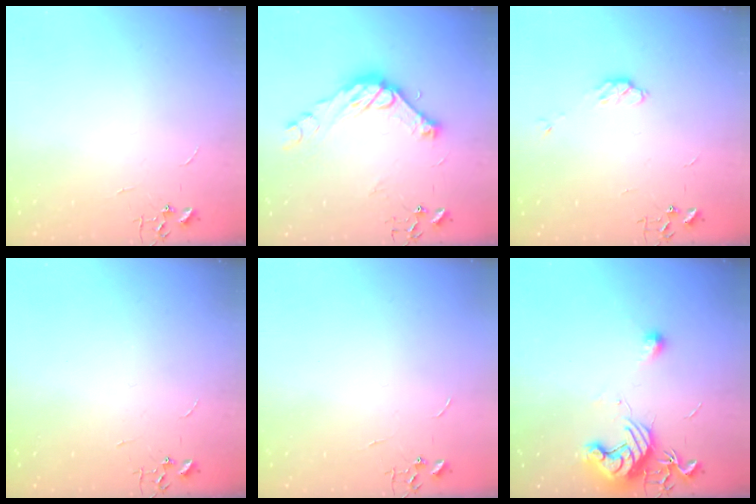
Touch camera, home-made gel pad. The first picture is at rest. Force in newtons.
{"total": 14.2, "press": 14.2, "slide": 1.2}
{"total": 5.1, "press": 5.0, "slide": 1.0}
{"total": 0.0}
{"total": 0.0}
{"total": 11.5, "press": 11.5, "slide": 0.5}